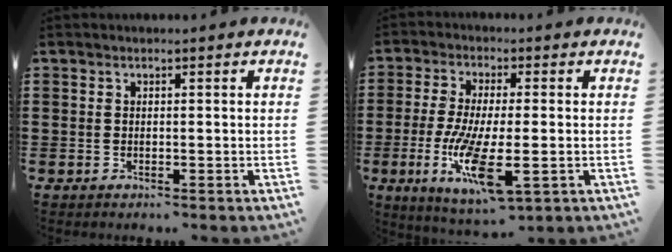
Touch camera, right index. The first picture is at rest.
{"total": 12.1, "force": [-3.3, 3.4, 11.1], "torque": [-0.233, -0.018, -0.059]}